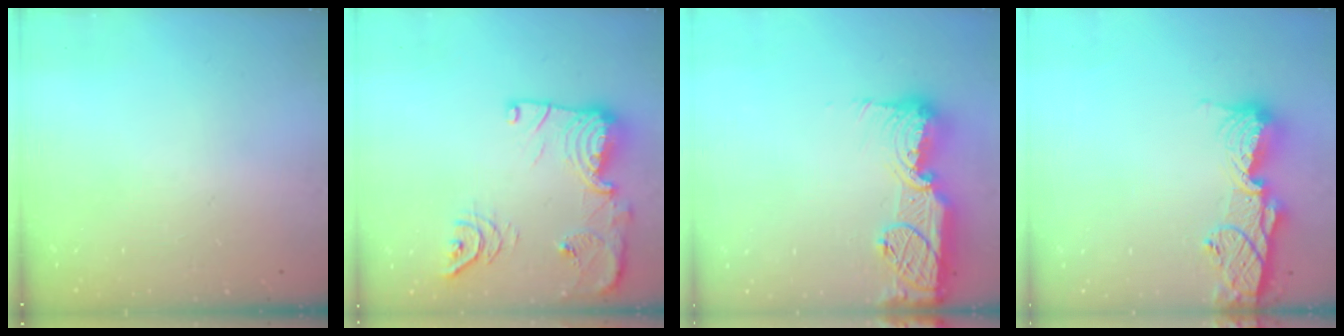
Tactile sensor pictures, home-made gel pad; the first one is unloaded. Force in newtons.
{"total": 18.6, "press": 18.6, "slide": 1.1}
{"total": 17.3, "press": 17.2, "slide": 1.5}
{"total": 12.9, "press": 12.9, "slide": 1.2}